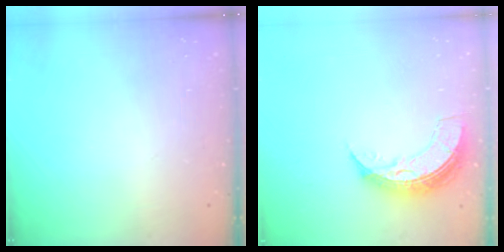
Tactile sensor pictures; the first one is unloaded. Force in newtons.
{"total": 9.0, "press": 9.0, "slide": 0.8}